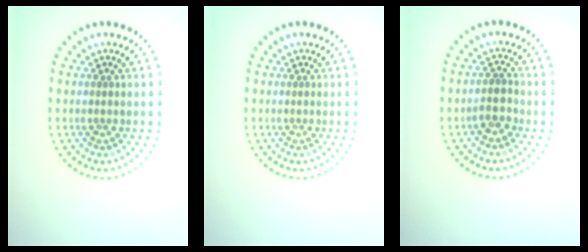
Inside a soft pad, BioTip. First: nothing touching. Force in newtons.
{"total": 0.0}
{"total": 1.7, "press": 1.4, "slide": 1.0}